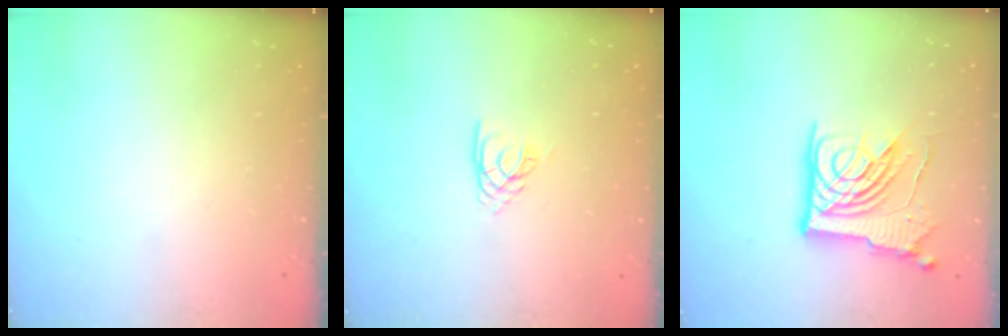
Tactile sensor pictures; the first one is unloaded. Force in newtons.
{"total": 1.9, "press": 1.9, "slide": 0.2}
{"total": 14.6, "press": 14.5, "slide": 1.5}